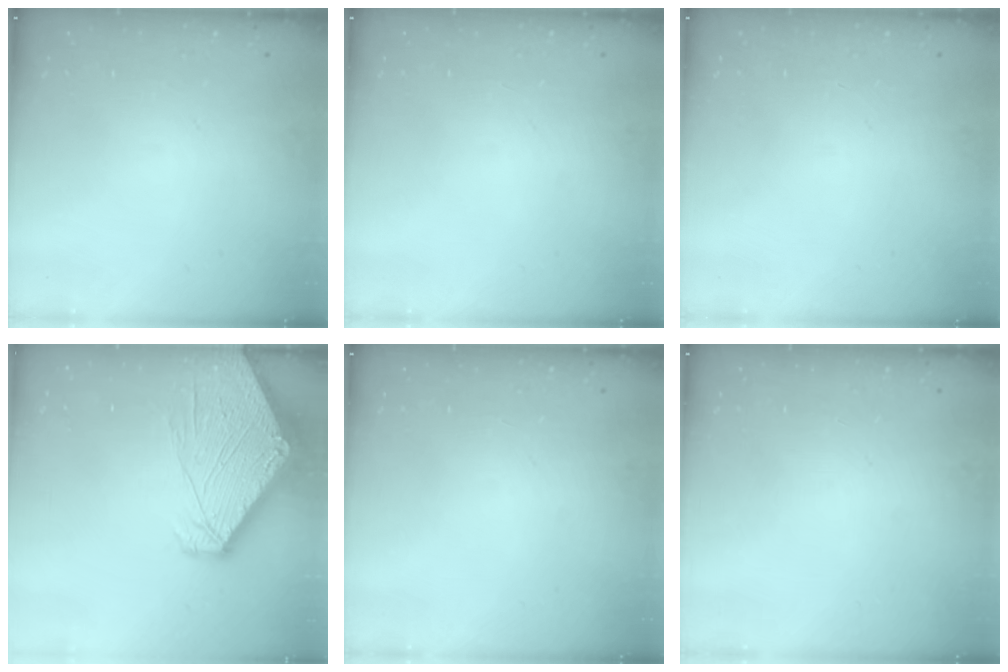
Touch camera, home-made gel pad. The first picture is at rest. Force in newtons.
{"total": 0.0}
{"total": 0.0}
{"total": 9.8, "press": 9.7, "slide": 0.9}
{"total": 0.0}
{"total": 0.0}